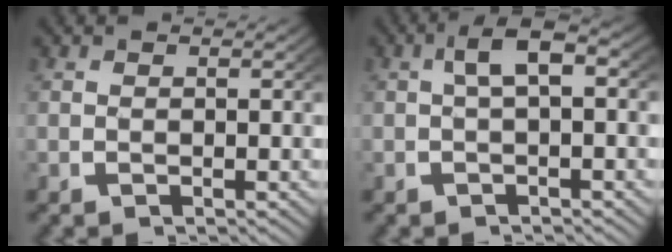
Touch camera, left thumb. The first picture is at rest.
{"total": 3.4, "force": [0.5, 1.3, 3.1], "torque": [-0.056, 0.009, 0.006]}